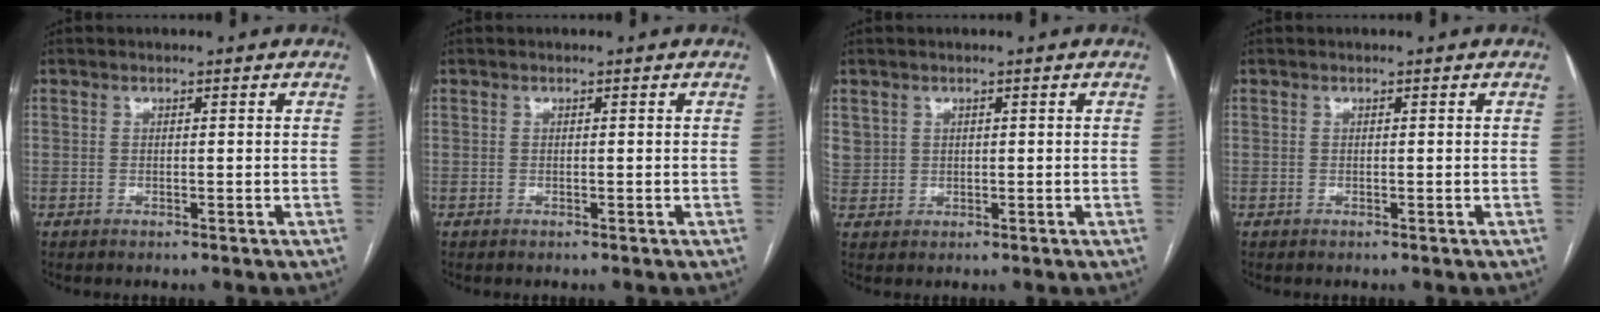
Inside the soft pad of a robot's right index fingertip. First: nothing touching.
{"total": 0.0}
{"total": 3.1, "force": [1.4, 2.7, 0.5], "torque": [-0.006, 0.010, 0.033]}
{"total": 0.0}